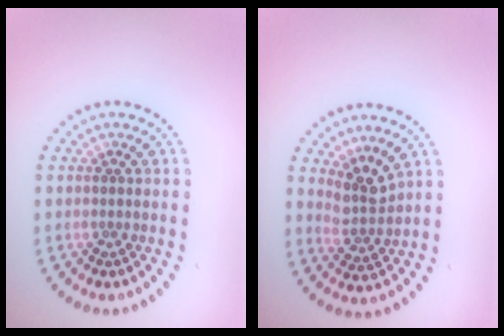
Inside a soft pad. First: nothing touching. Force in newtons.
{"total": 2.7, "press": 2.0, "slide": 1.8}